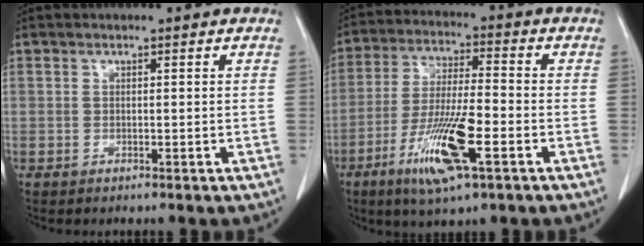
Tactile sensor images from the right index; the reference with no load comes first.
{"total": 12.7, "force": [-5.4, 1.7, 11.3], "torque": [-0.222, -0.019, -0.098]}